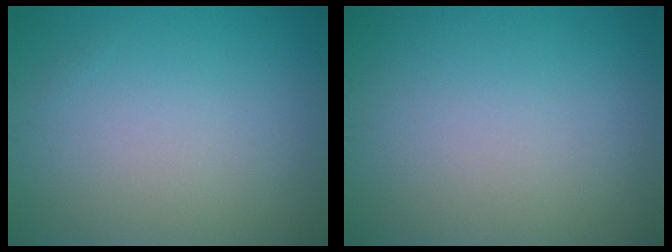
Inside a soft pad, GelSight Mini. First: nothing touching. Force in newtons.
{"total": 0.0}